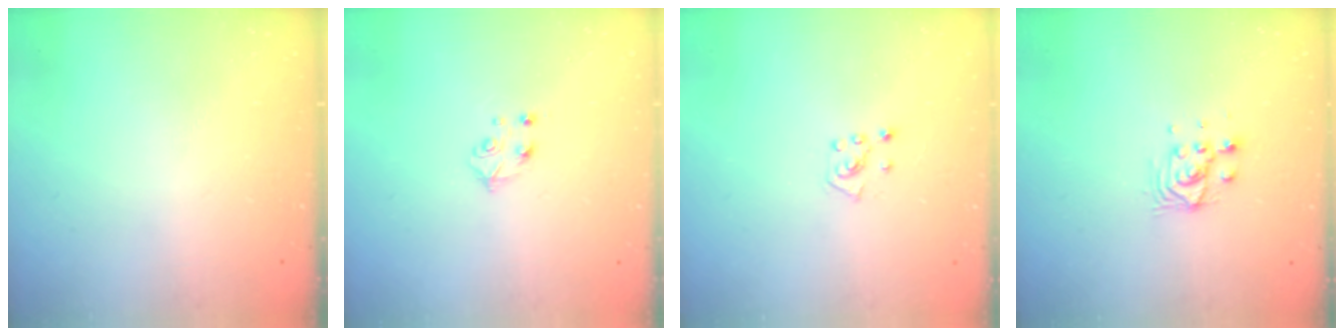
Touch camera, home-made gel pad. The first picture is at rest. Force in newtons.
{"total": 4.2, "press": 4.1, "slide": 0.6}
{"total": 5.2, "press": 5.2, "slide": 0.5}
{"total": 6.4, "press": 6.4, "slide": 0.2}